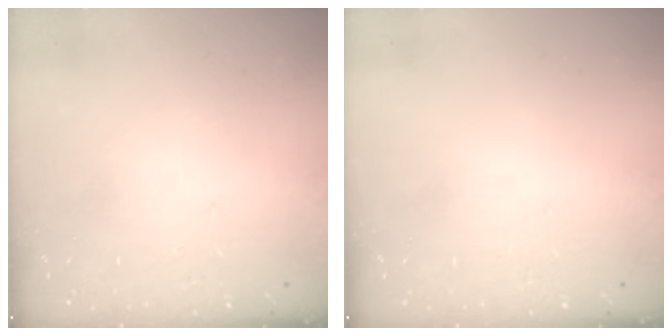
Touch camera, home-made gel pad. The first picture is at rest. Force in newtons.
{"total": 0.0}